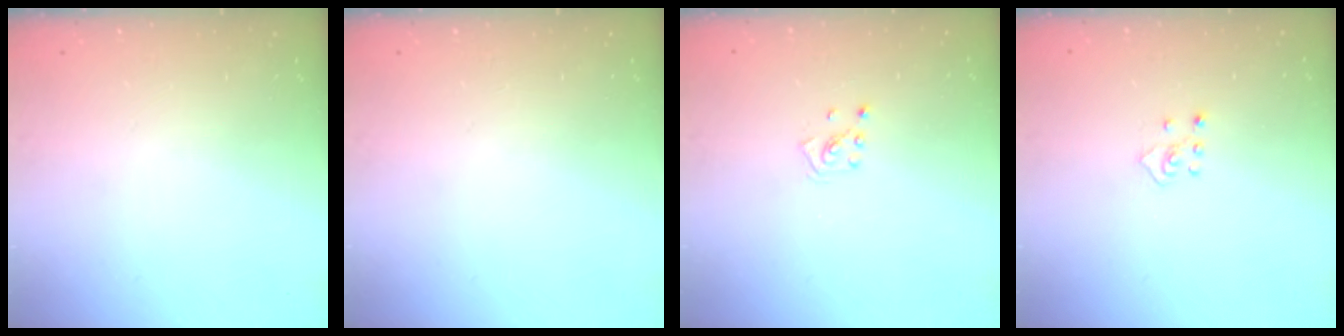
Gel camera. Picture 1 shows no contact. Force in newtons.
{"total": 0.0}
{"total": 2.2, "press": 2.2, "slide": 0.3}
{"total": 2.3, "press": 2.3, "slide": 0.5}